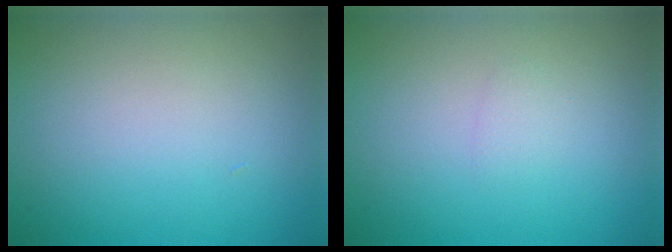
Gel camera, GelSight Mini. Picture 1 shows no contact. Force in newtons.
{"total": 0.7, "press": 0.7, "slide": 0.0}